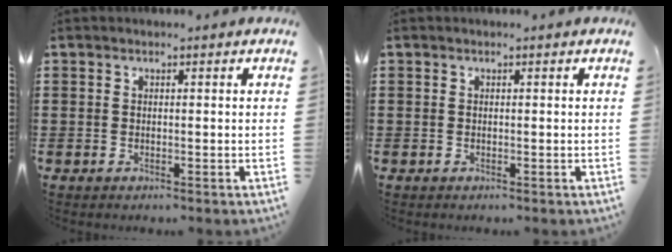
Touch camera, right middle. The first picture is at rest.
{"total": 0.0}